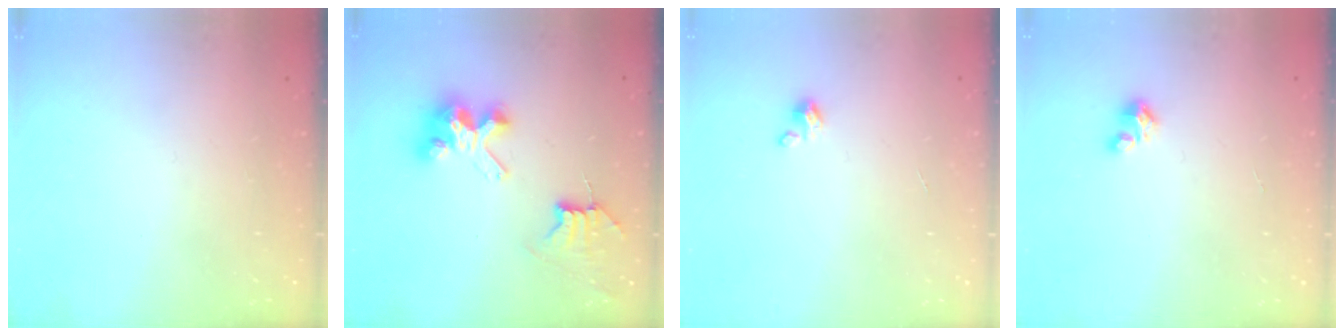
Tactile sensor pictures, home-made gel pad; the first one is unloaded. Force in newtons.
{"total": 8.2, "press": 8.2, "slide": 0.7}
{"total": 2.0, "press": 1.9, "slide": 0.3}
{"total": 1.6, "press": 1.6, "slide": 0.1}